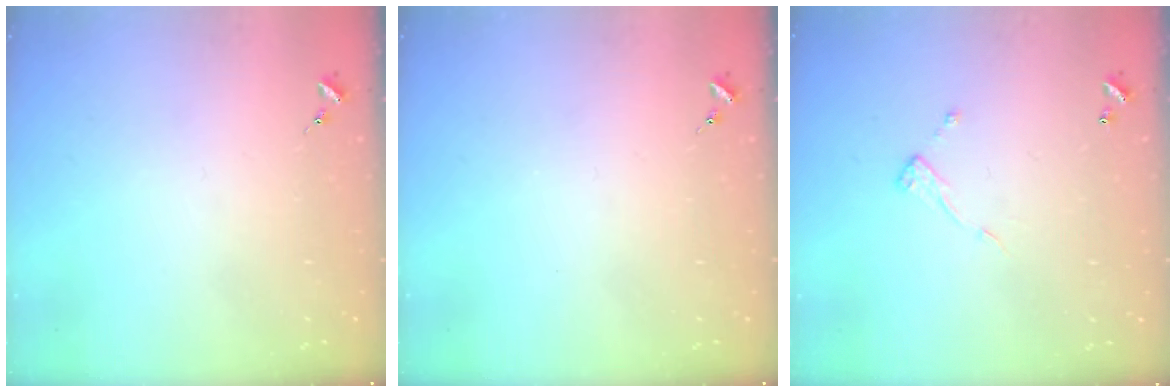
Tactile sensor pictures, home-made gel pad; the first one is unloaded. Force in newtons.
{"total": 0.0}
{"total": 7.0, "press": 7.0, "slide": 0.4}